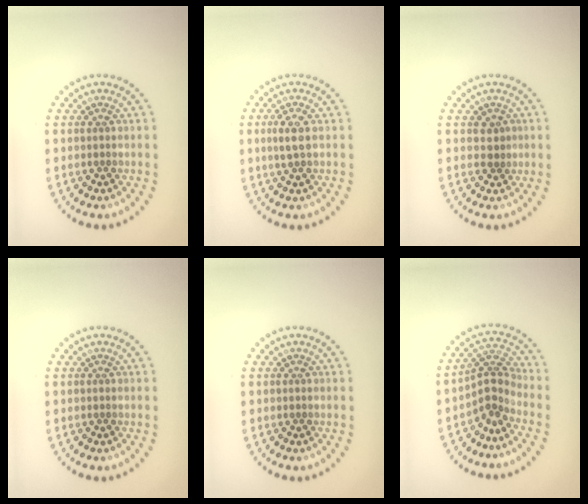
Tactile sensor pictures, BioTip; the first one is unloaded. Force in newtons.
{"total": 1.9, "press": 1.8, "slide": 0.7}
{"total": 1.2, "press": 1.1, "slide": 0.6}
{"total": 0.0}
{"total": 0.0}
{"total": 2.9, "press": 1.9, "slide": 2.2}